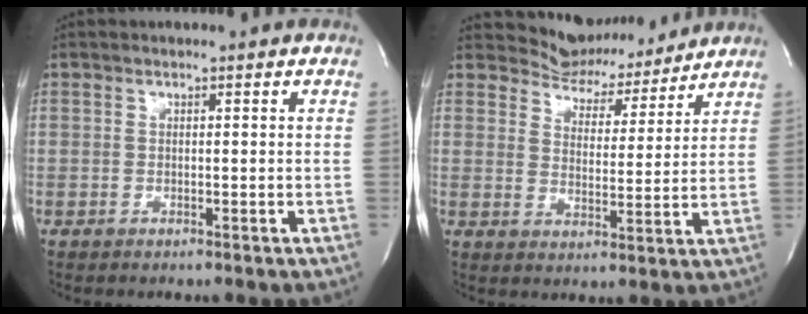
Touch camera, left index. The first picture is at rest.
{"total": 8.8, "force": [8.3, 2.8, 0.0], "torque": [0.001, -0.006, 0.120]}